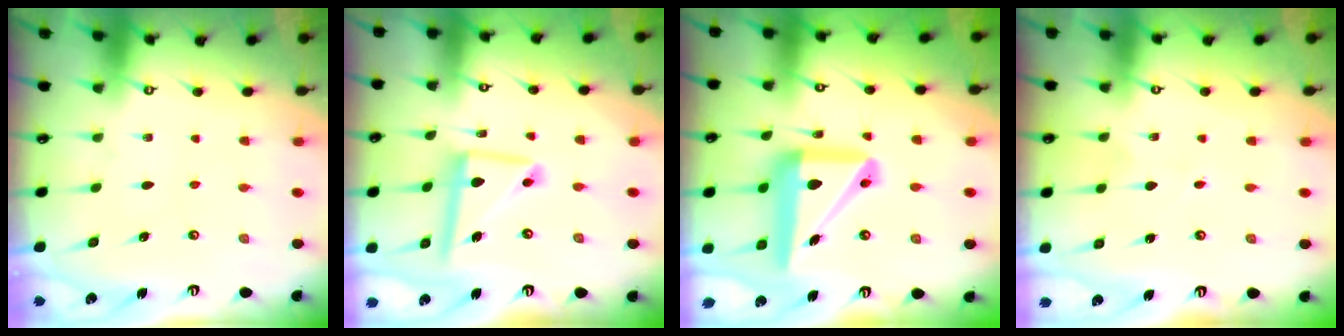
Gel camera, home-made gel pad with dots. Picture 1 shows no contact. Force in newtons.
{"total": 13.7, "press": 13.7, "slide": 1.4}
{"total": 17.4, "press": 17.2, "slide": 2.5}
{"total": 2.2, "press": 2.2, "slide": 0.2}